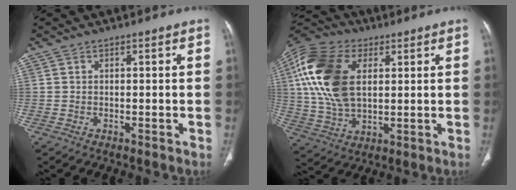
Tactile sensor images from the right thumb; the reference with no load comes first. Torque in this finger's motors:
{"motor_torque": [1.35, 3.66, 2.49, 0.28, 0.76]}